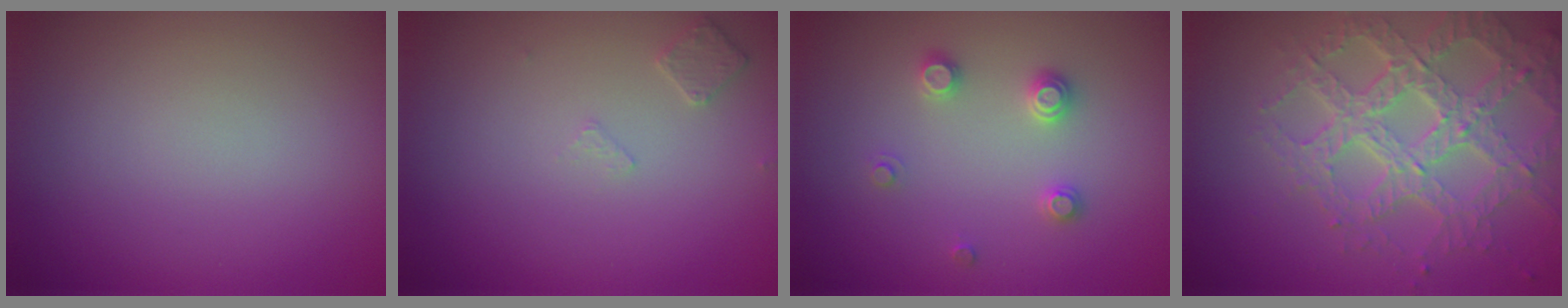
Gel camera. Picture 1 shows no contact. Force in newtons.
{"total": 1.2, "press": 1.1, "slide": 0.3}
{"total": 2.0, "press": 2.0, "slide": 0.2}
{"total": 7.1, "press": 5.1, "slide": 4.9}